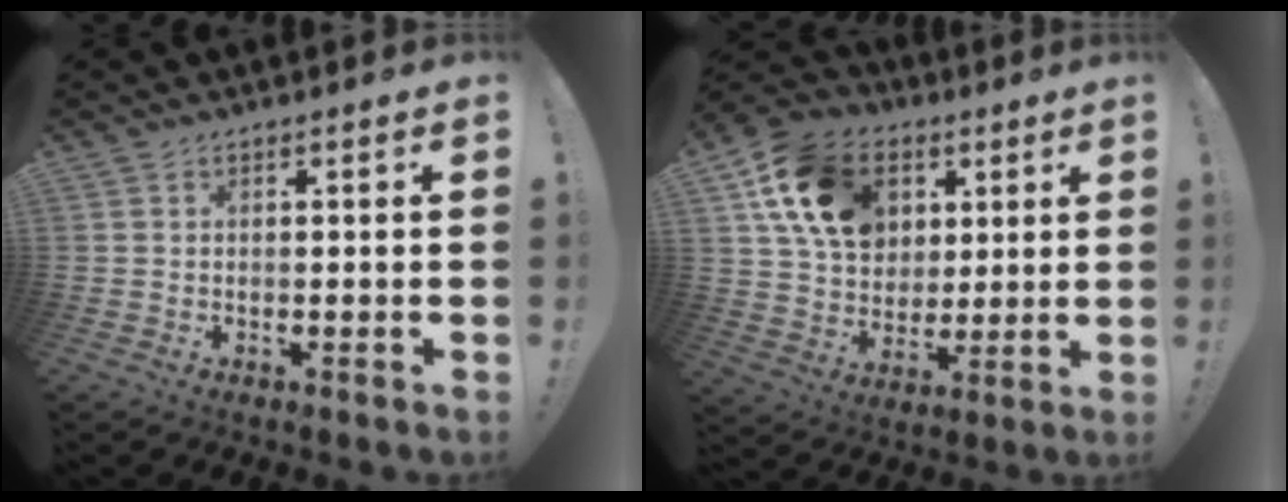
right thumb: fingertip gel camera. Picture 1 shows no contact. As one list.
[{"total": 18.6, "force": [7.4, 13.9, 9.9], "torque": [-0.163, -0.014, 0.149]}]